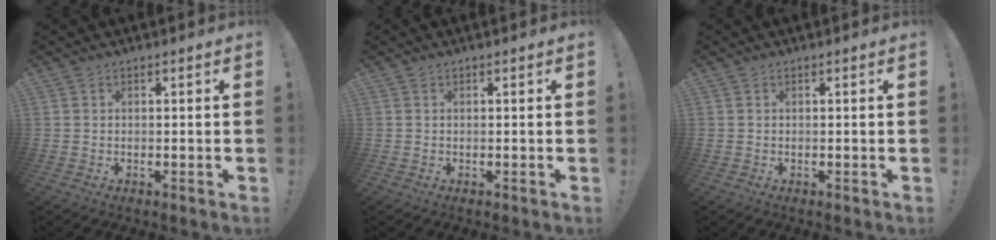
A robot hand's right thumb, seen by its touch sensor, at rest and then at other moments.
{"total": 0.0}
{"total": 0.0}